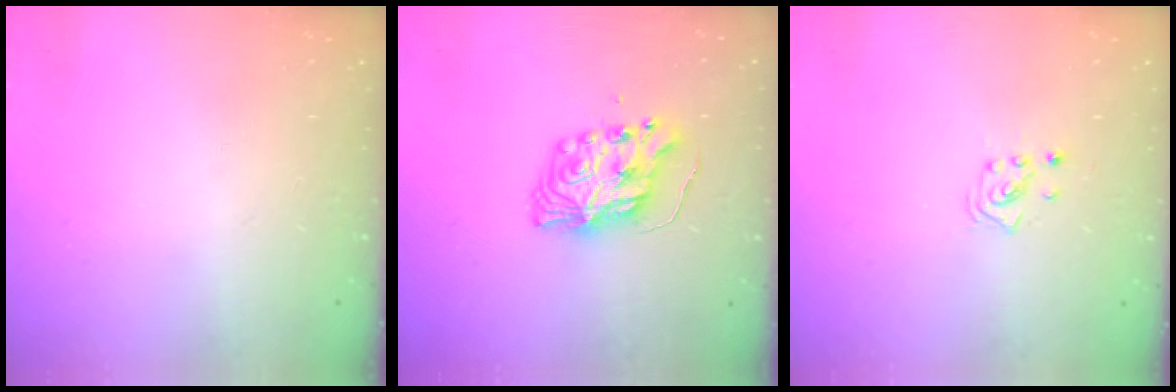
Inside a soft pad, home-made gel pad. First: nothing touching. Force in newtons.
{"total": 8.5, "press": 8.5, "slide": 0.6}
{"total": 1.4, "press": 1.4, "slide": 0.1}